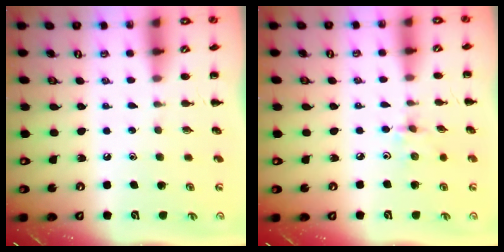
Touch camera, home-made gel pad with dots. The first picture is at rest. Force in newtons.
{"total": 2.4, "press": 2.3, "slide": 0.8}